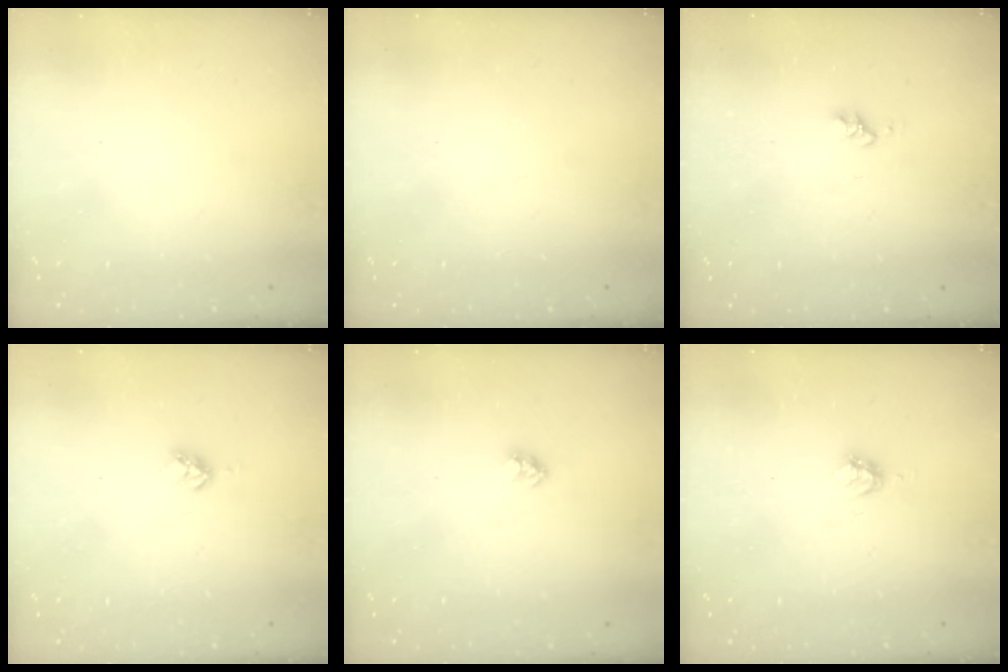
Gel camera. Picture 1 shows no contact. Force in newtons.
{"total": 0.0}
{"total": 2.8, "press": 2.8, "slide": 0.3}
{"total": 4.4, "press": 4.3, "slide": 0.6}
{"total": 2.4, "press": 2.4, "slide": 0.1}
{"total": 4.5, "press": 4.5, "slide": 0.5}